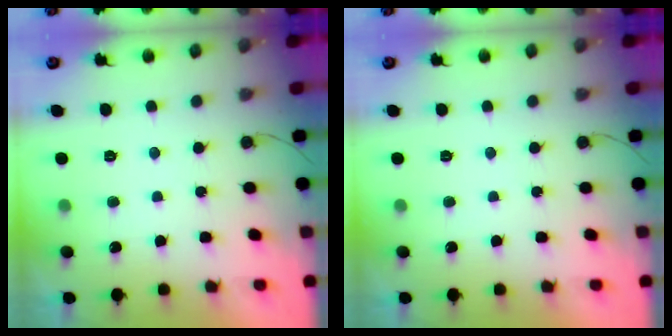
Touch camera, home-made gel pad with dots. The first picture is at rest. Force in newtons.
{"total": 0.0}